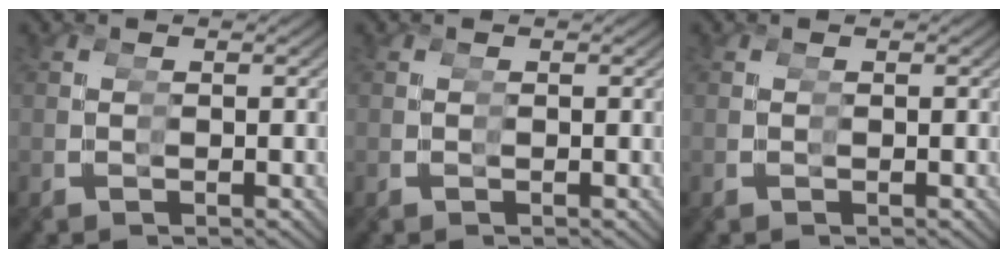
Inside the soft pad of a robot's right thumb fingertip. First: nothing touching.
{"total": 0.0}
{"total": 0.0}